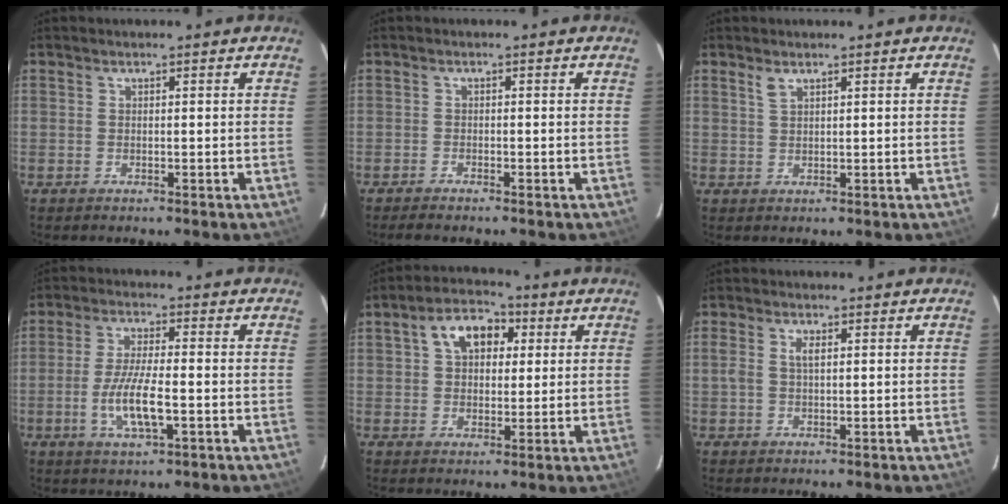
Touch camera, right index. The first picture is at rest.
{"total": 2.2, "force": [-2.0, 0.2, 0.9], "torque": [-0.024, -0.007, -0.034]}
{"total": 1.5, "force": [1.1, 0.5, 0.9], "torque": [-0.018, 0.003, 0.021]}
{"total": 8.6, "force": [-2.5, 2.0, 8.1], "torque": [-0.162, -0.009, -0.047]}
{"total": 8.8, "force": [2.9, 5.9, 5.9], "torque": [-0.100, 0.034, 0.047]}
{"total": 2.4, "force": [0.4, 1.1, 2.1], "torque": [-0.041, 0.004, 0.007]}